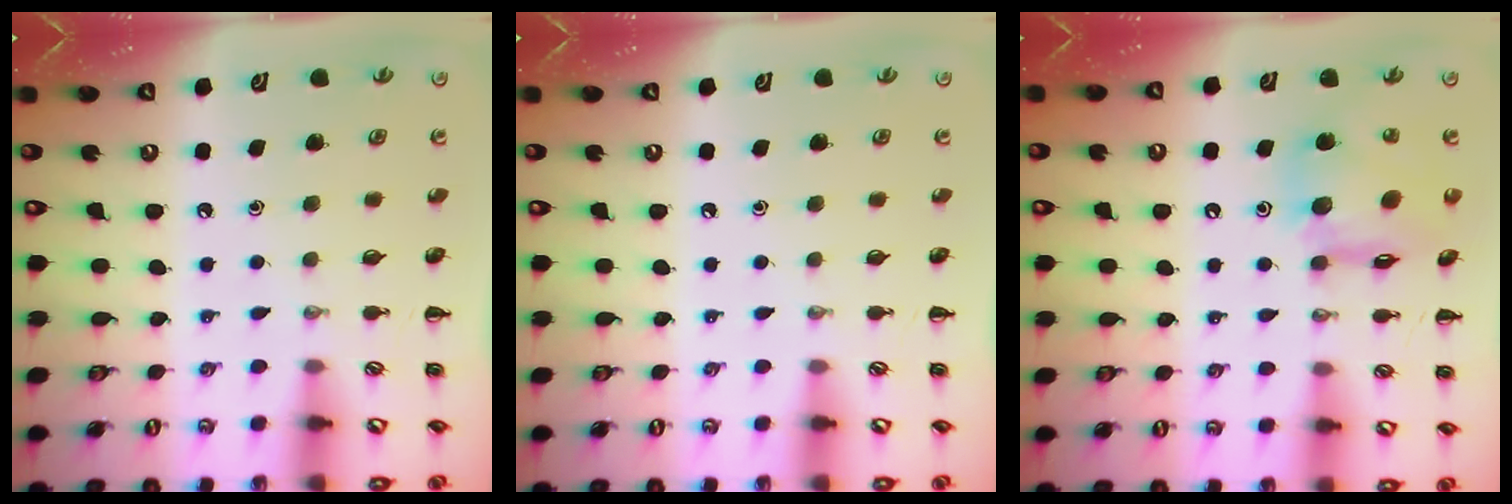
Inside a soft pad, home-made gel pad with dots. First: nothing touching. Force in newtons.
{"total": 0.0}
{"total": 13.5, "press": 13.2, "slide": 3.0}